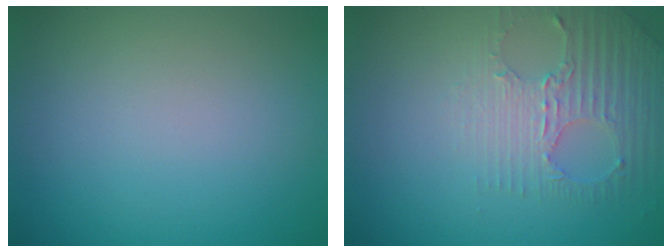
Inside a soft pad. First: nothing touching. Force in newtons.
{"total": 2.9, "press": 2.7, "slide": 1.1}